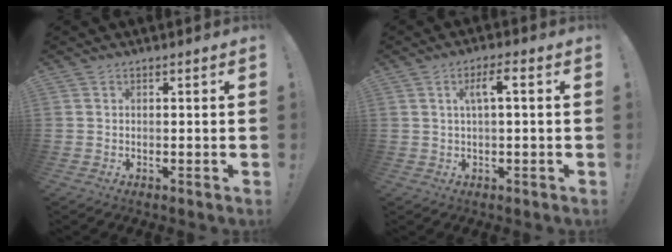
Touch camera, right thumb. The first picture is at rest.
{"total": 4.6, "force": [0.7, 0.6, 4.5], "torque": [-0.080, 0.002, 0.006]}